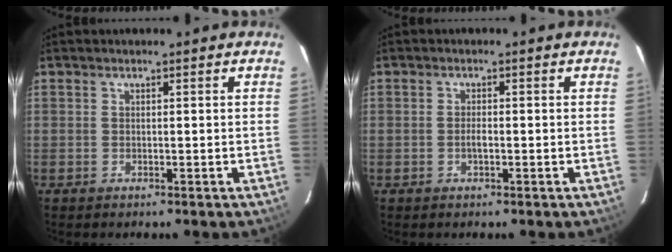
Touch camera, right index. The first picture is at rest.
{"total": 1.5, "force": [-0.4, 0.7, 1.3], "torque": [-0.026, 0.002, -0.008]}